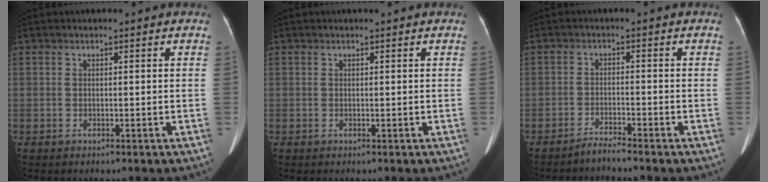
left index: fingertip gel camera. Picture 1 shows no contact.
{"total": 0.0}
{"total": 2.3, "force": [-2.2, -0.6, 0.3], "torque": [-0.010, -0.009, -0.043]}